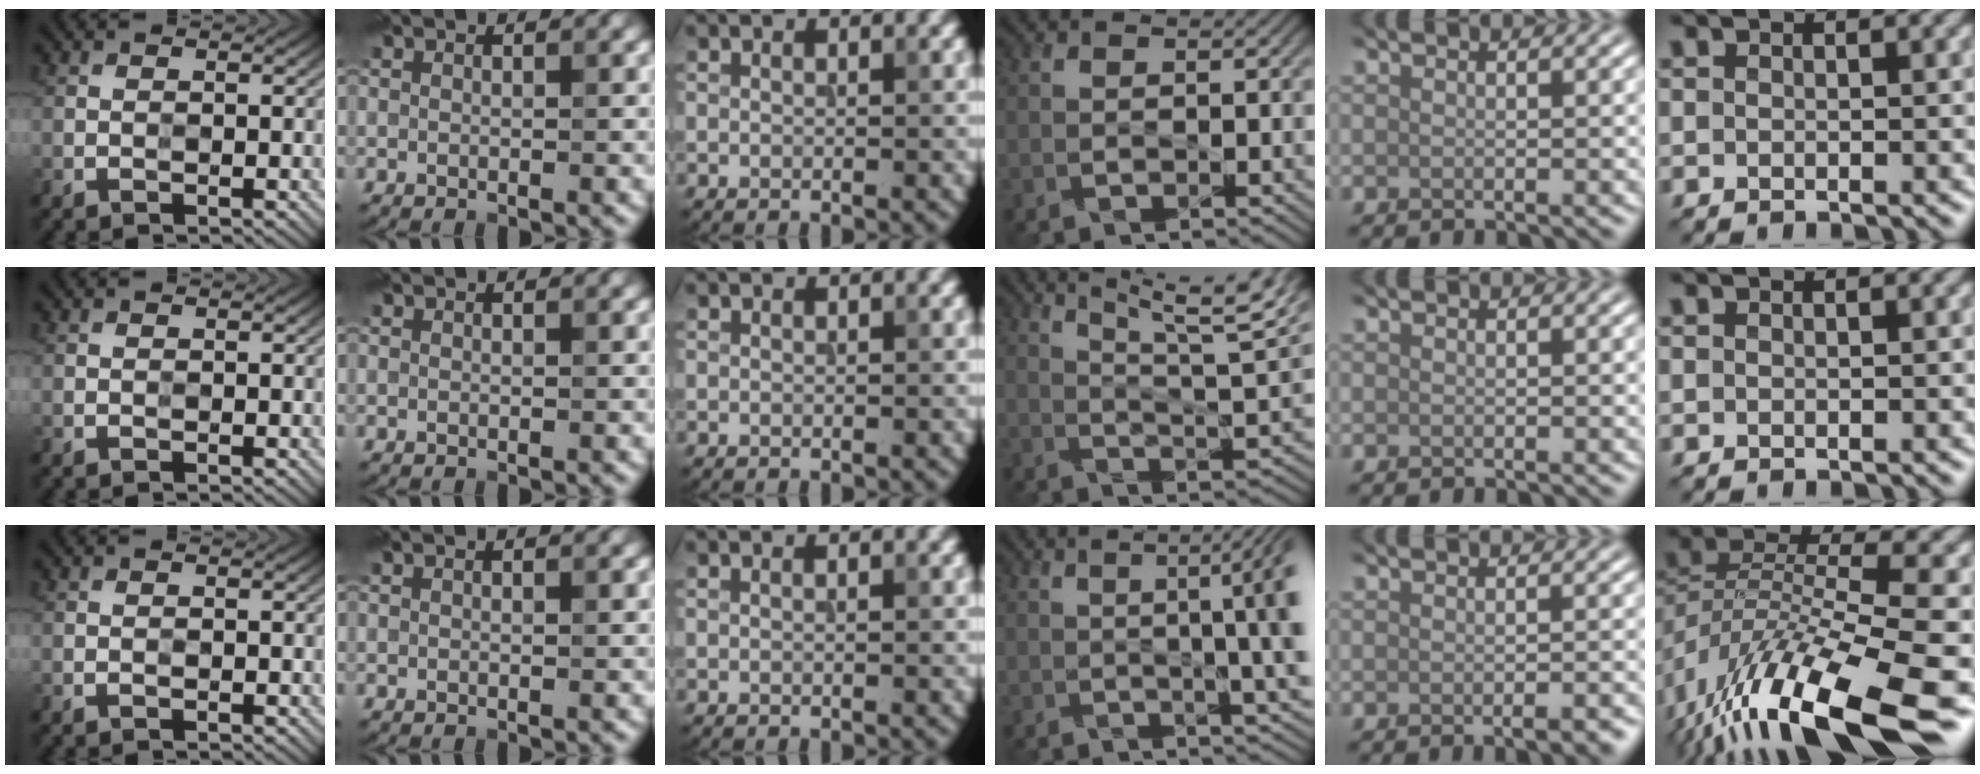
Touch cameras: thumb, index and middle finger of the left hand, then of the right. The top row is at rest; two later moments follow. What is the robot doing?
{"motion": "wipe", "object": "glass cup"}